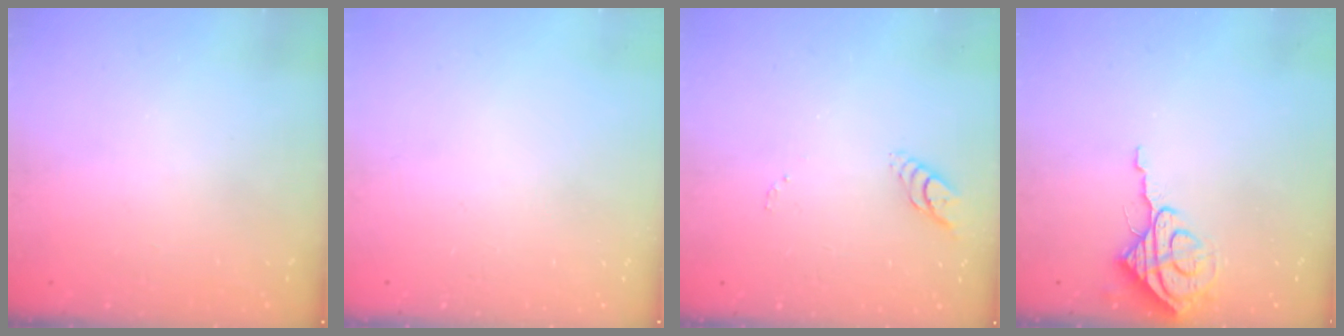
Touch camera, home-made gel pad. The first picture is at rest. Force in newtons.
{"total": 0.0}
{"total": 4.8, "press": 4.8, "slide": 0.5}
{"total": 7.6, "press": 7.5, "slide": 0.5}